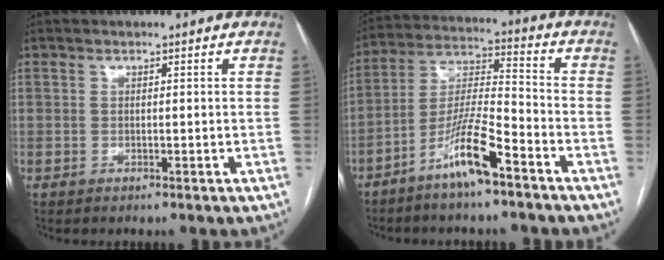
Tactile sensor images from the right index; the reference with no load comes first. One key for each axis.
{"total": 10.2, "fx": -6.3, "fy": 0.8, "fz": 8.0, "tx": -0.162, "ty": -0.005, "tz": -0.122}